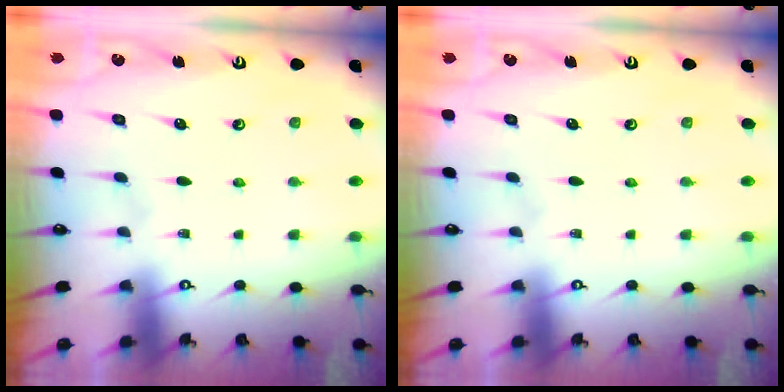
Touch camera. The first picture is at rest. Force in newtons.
{"total": 0.0}